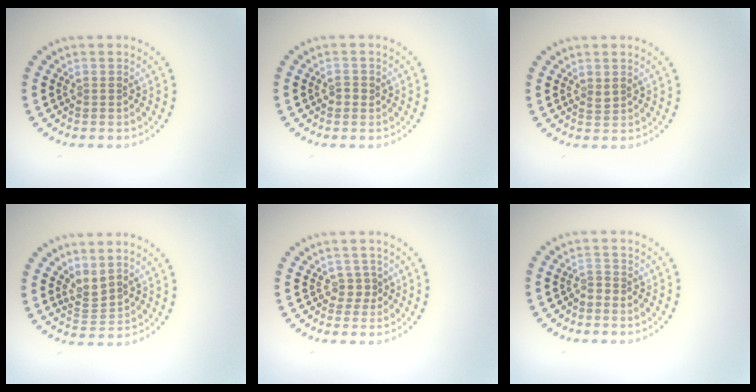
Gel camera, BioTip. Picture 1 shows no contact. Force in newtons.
{"total": 1.1, "press": 1.0, "slide": 0.4}
{"total": 0.6, "press": 0.5, "slide": 0.3}
{"total": 2.1, "press": 1.4, "slide": 1.6}
{"total": 1.3, "press": 0.9, "slide": 0.9}
{"total": 0.7, "press": 0.4, "slide": 0.6}